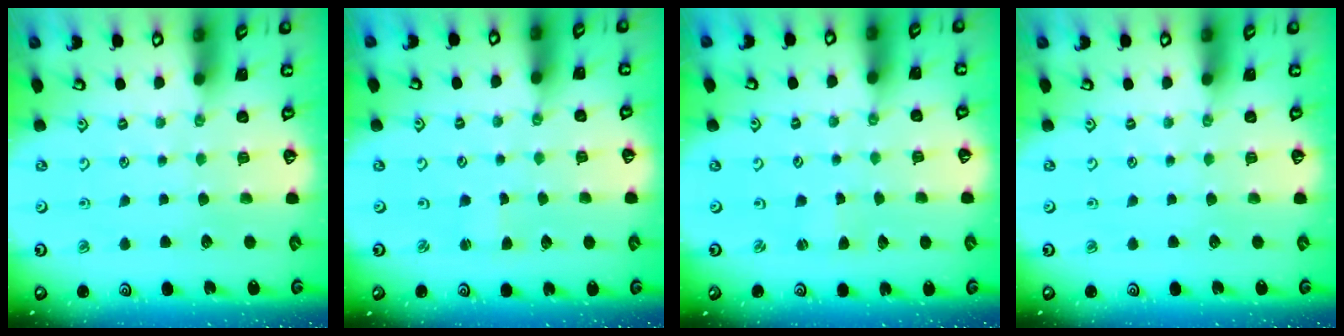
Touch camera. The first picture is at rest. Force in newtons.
{"total": 0.8, "press": 0.8, "slide": 0.1}
{"total": 0.6, "press": 0.6, "slide": 0.1}
{"total": 0.0}